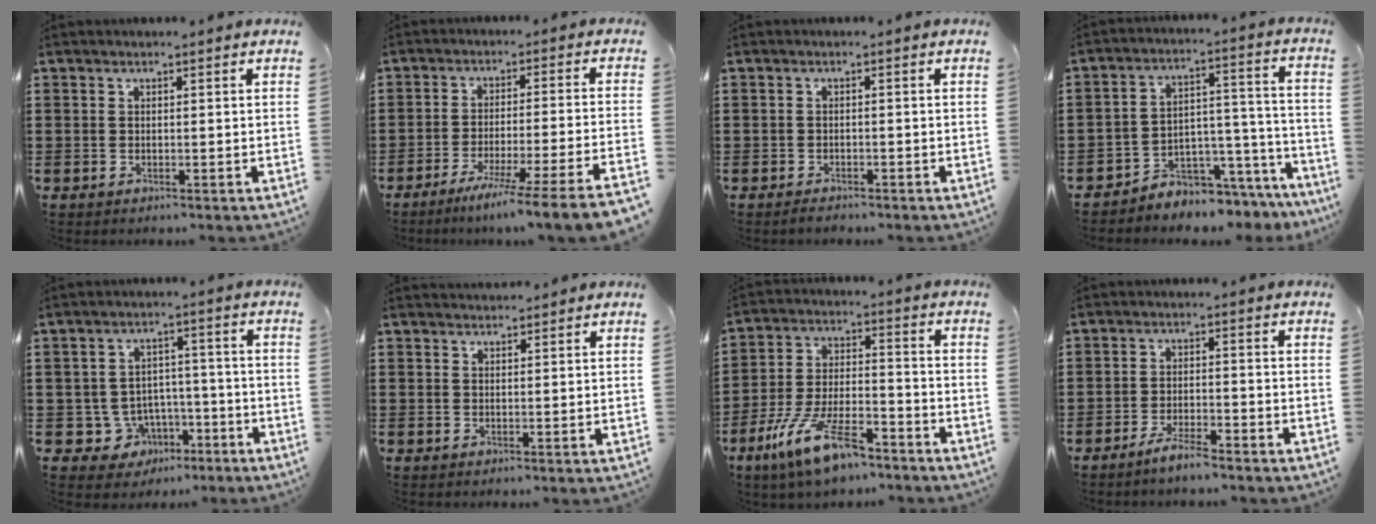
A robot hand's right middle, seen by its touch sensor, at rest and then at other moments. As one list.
[{"total": 7.3, "force": [-6.0, -1.6, 3.9], "torque": [-0.056, -0.022, -0.115]}, {"total": 0.9, "force": [-0.9, 0.2, 0.1], "torque": [-0.005, 0.000, -0.019]}, {"total": 4.8, "force": [-4.6, 1.4, 0.0], "torque": [-0.008, 0.007, -0.095]}, {"total": 5.6, "force": [-2.8, 4.6, 1.3], "torque": [-0.044, 0.013, -0.052]}, {"total": 1.4, "force": [1.4, 0.3, 0.0], "torque": [-0.003, 0.001, 0.027]}, {"total": 11.8, "force": [-8.2, 3.1, 7.9], "torque": [-0.170, 0.013, -0.160]}, {"total": 3.3, "force": [-2.9, 0.2, 1.6], "torque": [-0.035, 0.003, -0.057]}]